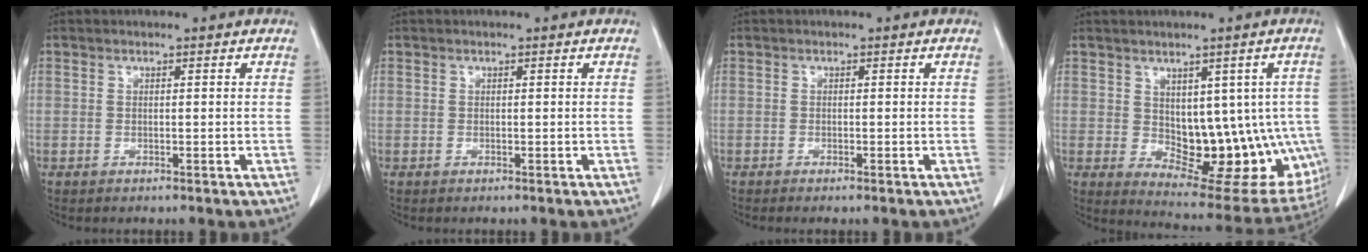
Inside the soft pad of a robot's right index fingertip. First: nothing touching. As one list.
[{"total": 0.0}, {"total": 0.6, "force": [-0.5, -0.1, 0.4], "torque": [-0.011, -0.001, -0.009]}, {"total": 15.2, "force": [-0.8, 8.2, 12.8], "torque": [-0.138, 0.007, 0.015]}]